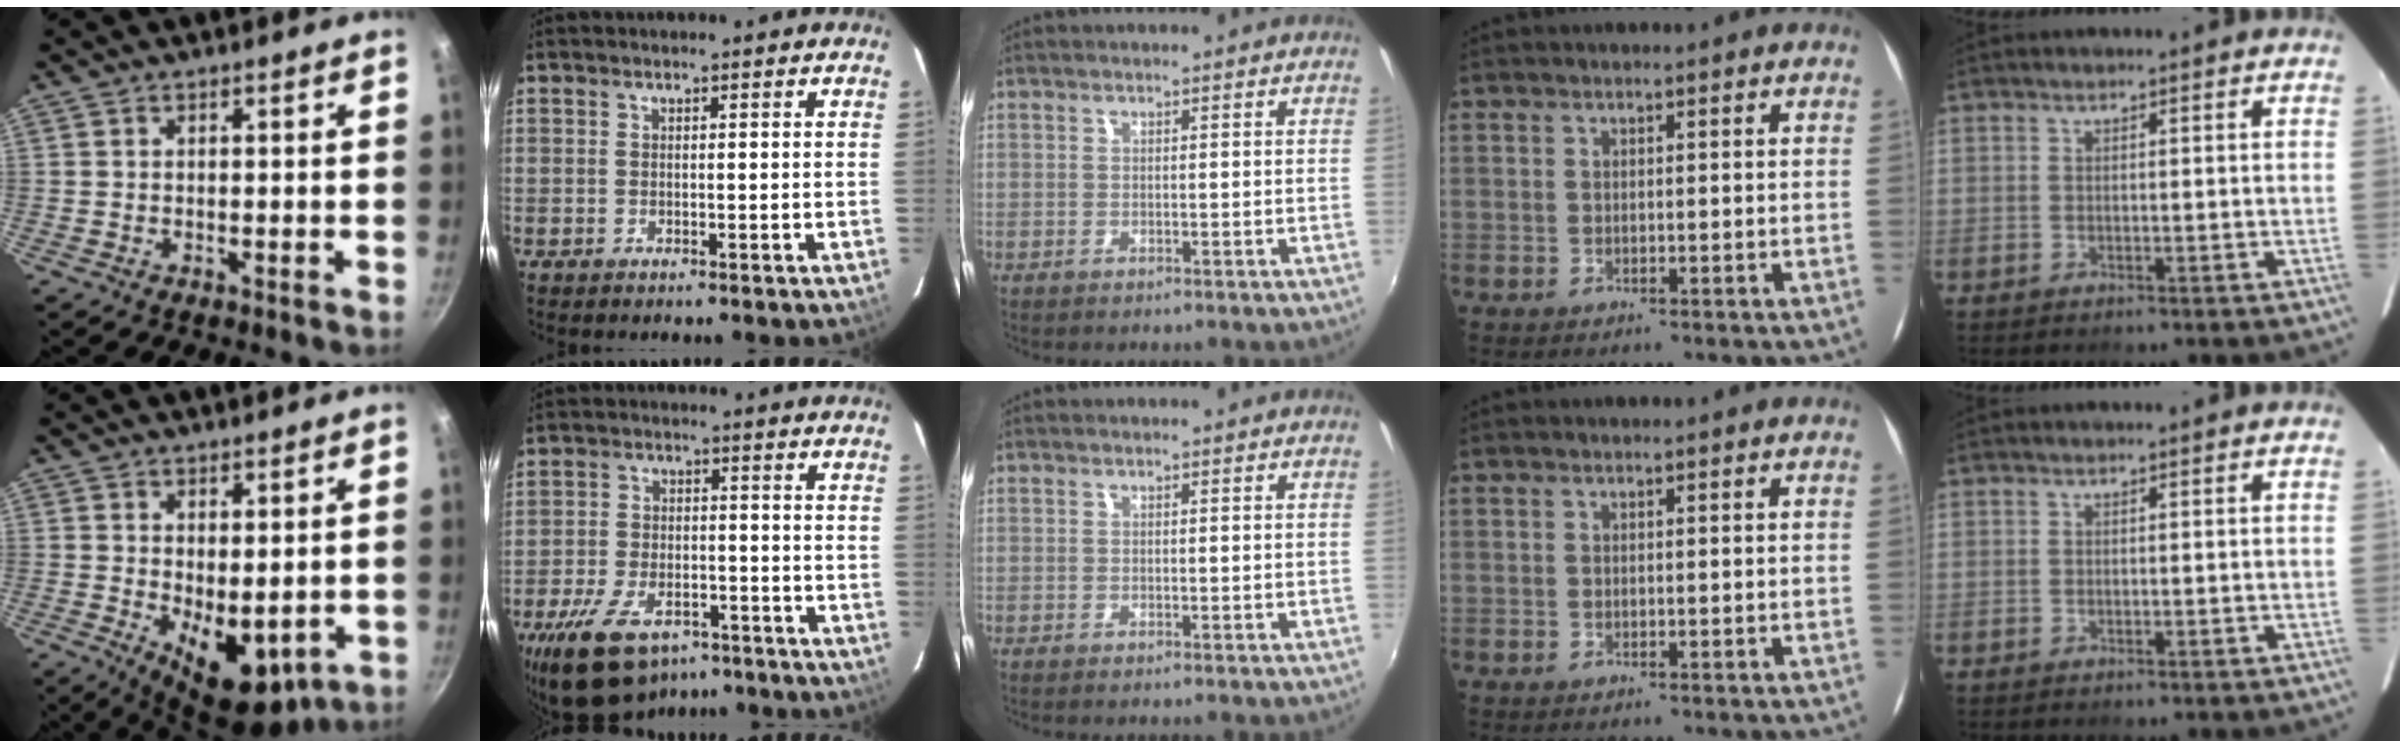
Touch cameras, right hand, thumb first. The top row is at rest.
{"thumb": {"total": 10.2, "force": [-1.0, 5.6, 8.4], "torque": [-0.098, -0.019, 0.001]}, "index": {"total": 15.7, "force": [-10.4, 8.2, 8.4], "torque": [-0.189, -0.008, -0.170]}}